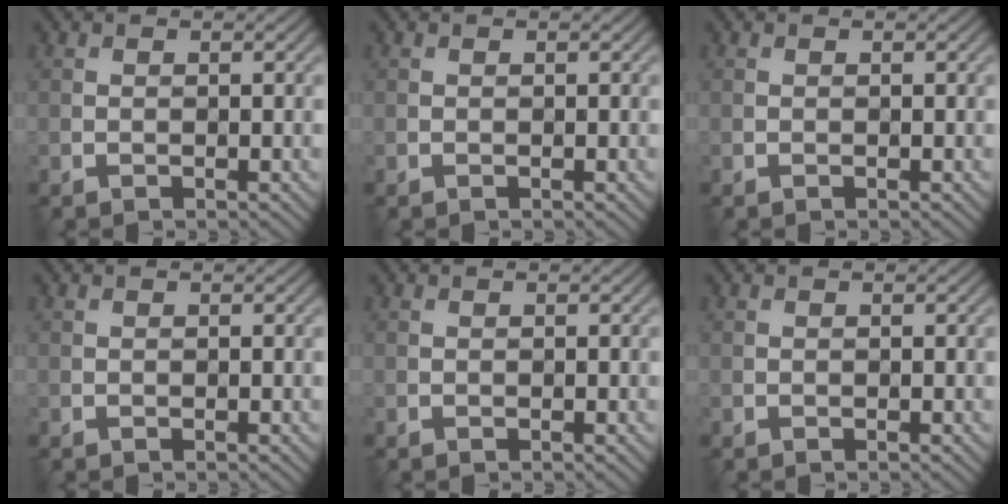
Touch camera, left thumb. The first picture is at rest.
{"total": 0.0}
{"total": 0.0}
{"total": 0.0}
{"total": 0.0}
{"total": 0.0}